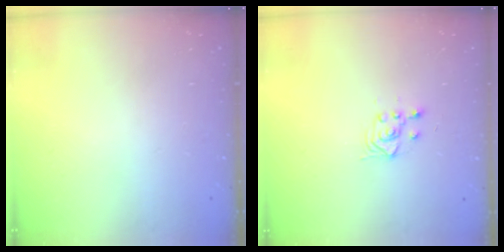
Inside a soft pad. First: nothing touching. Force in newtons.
{"total": 3.0, "press": 2.6, "slide": 1.3}